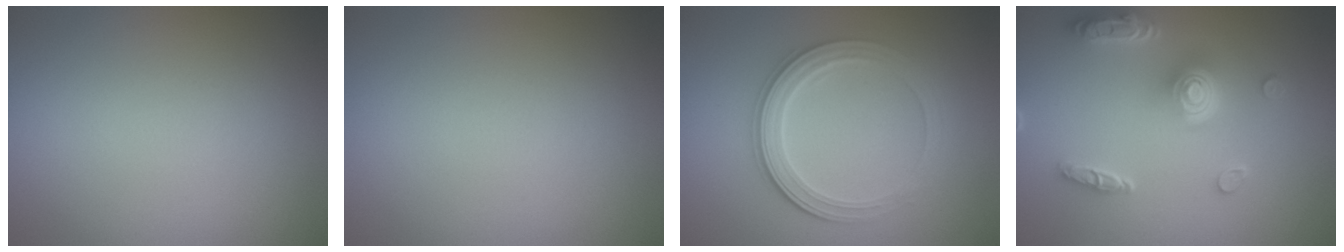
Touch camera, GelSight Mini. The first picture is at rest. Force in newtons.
{"total": 0.0}
{"total": 4.0, "press": 3.4, "slide": 2.0}
{"total": 5.0, "press": 4.0, "slide": 3.1}